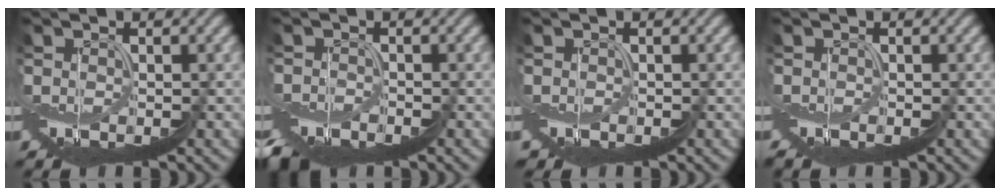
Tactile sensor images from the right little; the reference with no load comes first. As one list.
[{"total": 5.8, "force": [-5.8, 0.3, 0.6], "torque": [-0.015, -0.003, -0.092]}, {"total": 2.1, "force": [-1.2, 1.3, 1.0], "torque": [-0.003, -0.006, -0.017]}, {"total": 1.6, "force": [-1.3, 0.8, 0.7], "torque": [-0.010, -0.009, -0.021]}]